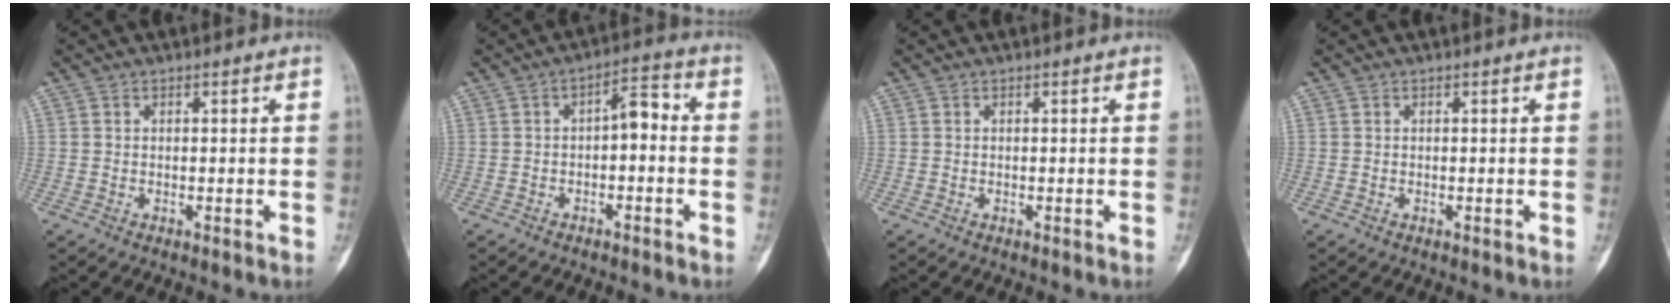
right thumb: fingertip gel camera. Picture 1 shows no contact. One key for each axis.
{"total": 5.3, "fx": -0.8, "fy": 2.6, "fz": 4.6, "tx": -0.059, "ty": 0.033, "tz": -0.021}
{"total": 0.0}
{"total": 0.0}